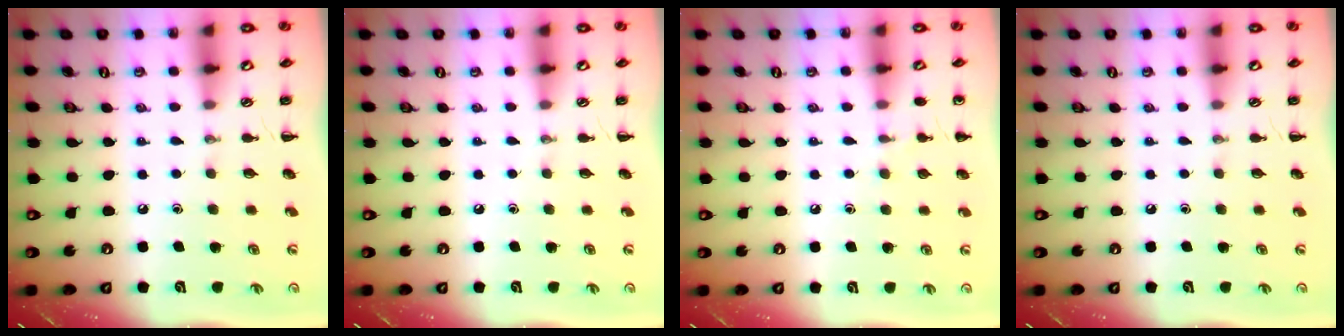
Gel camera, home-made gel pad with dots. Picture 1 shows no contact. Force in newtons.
{"total": 0.0}
{"total": 5.9, "press": 5.7, "slide": 1.7}
{"total": 0.0}